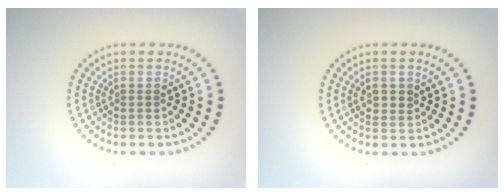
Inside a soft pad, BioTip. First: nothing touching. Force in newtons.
{"total": 1.1, "press": 1.1, "slide": 0.3}